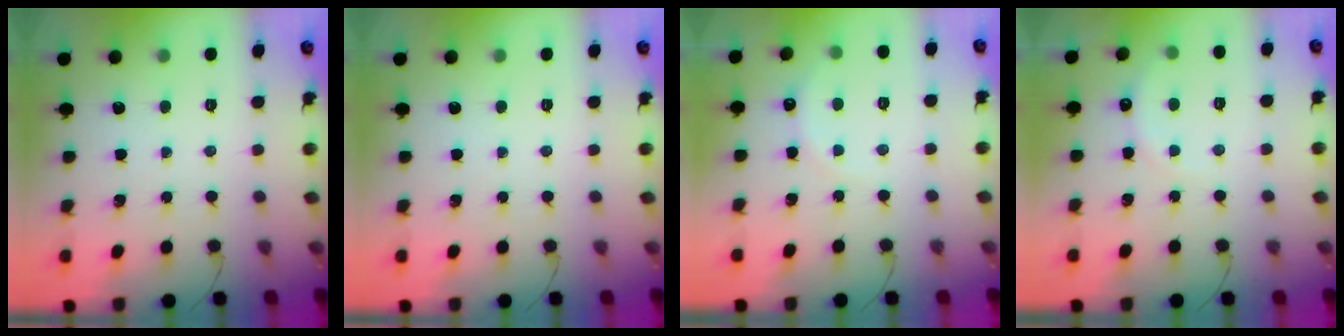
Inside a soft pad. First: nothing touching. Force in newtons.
{"total": 0.0}
{"total": 6.1, "press": 6.0, "slide": 1.3}
{"total": 7.2, "press": 7.0, "slide": 1.6}